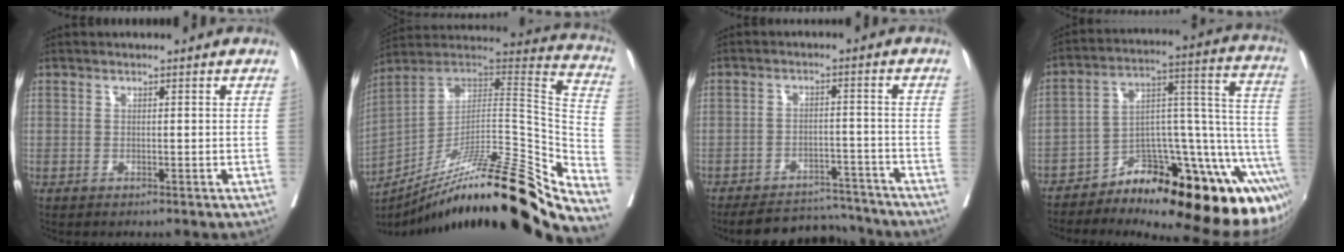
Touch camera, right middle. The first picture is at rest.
{"total": 33.1, "force": [-24.8, 2.1, 21.8], "torque": [-0.240, -0.014, -0.384]}
{"total": 10.2, "force": [-9.9, 2.2, 1.4], "torque": [-0.008, 0.008, -0.141]}
{"total": 26.9, "force": [-17.3, 6.8, 19.5], "torque": [-0.165, 0.033, -0.245]}